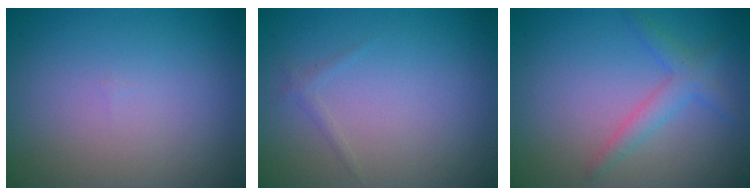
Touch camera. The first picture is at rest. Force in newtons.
{"total": 0.7, "press": 0.7, "slide": 0.1}
{"total": 2.2, "press": 2.2, "slide": 0.0}